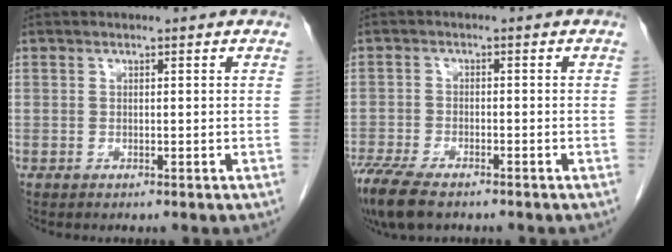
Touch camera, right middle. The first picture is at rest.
{"total": 8.4, "force": [-6.5, 2.5, 4.8], "torque": [-0.088, -0.018, -0.110]}